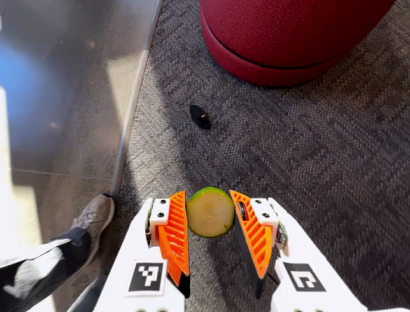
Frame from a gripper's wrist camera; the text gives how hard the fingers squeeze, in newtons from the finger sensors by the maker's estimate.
{"total": 9.2, "left": 9.4, "right": 9.1}